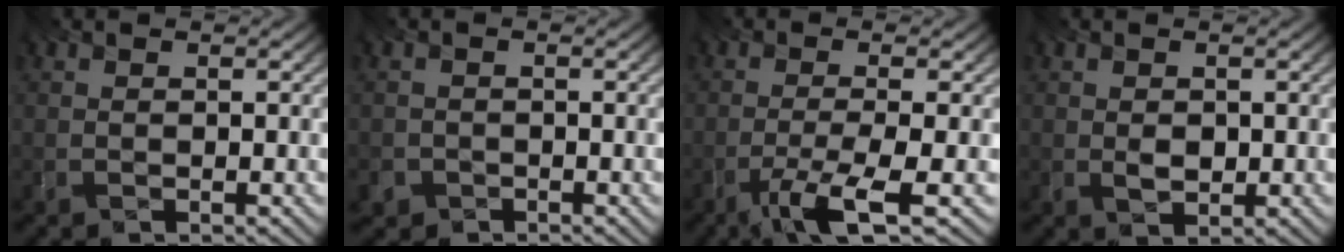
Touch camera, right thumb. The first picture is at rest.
{"total": 1.6, "force": [-1.2, 1.1, -0.3], "torque": [-0.005, -0.006, -0.021]}
{"total": 5.4, "force": [-3.4, 0.4, 4.2], "torque": [-0.066, 0.004, -0.072]}
{"total": 1.5, "force": [-0.3, 1.1, 1.0], "torque": [-0.026, -0.001, -0.002]}